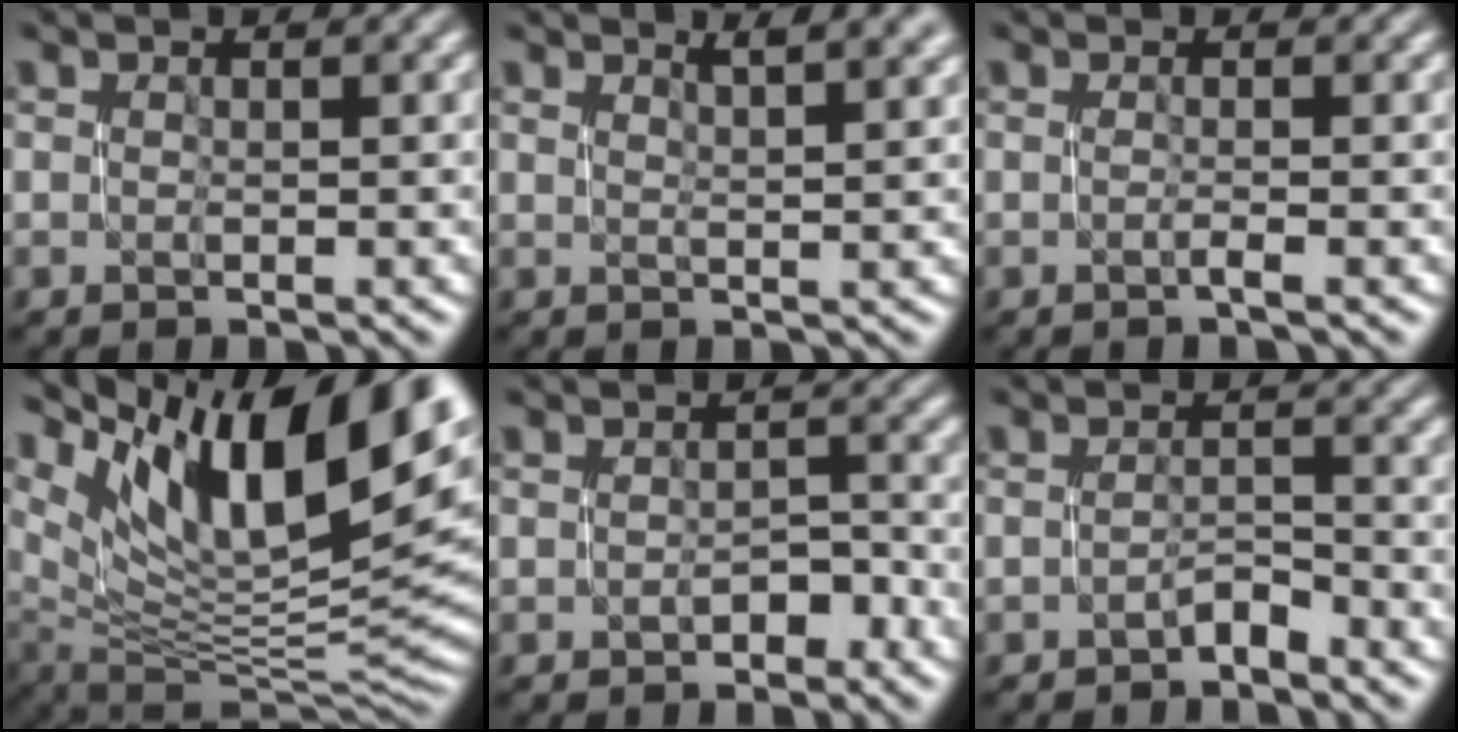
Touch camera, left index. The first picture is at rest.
{"total": 3.5, "force": [2.3, 0.9, 2.5], "torque": [-0.019, 0.009, 0.027]}
{"total": 0.7, "force": [-0.2, 0.3, 0.6], "torque": [-0.005, -0.003, -0.008]}
{"total": 15.5, "force": [8.2, 6.1, 11.7], "torque": [-0.205, 0.026, 0.150]}
{"total": 1.1, "force": [-0.7, 0.5, 0.6], "torque": [-0.008, 0.003, -0.010]}
{"total": 1.0, "force": [-1.0, 0.0, 0.0], "torque": [0.002, 0.008, -0.023]}